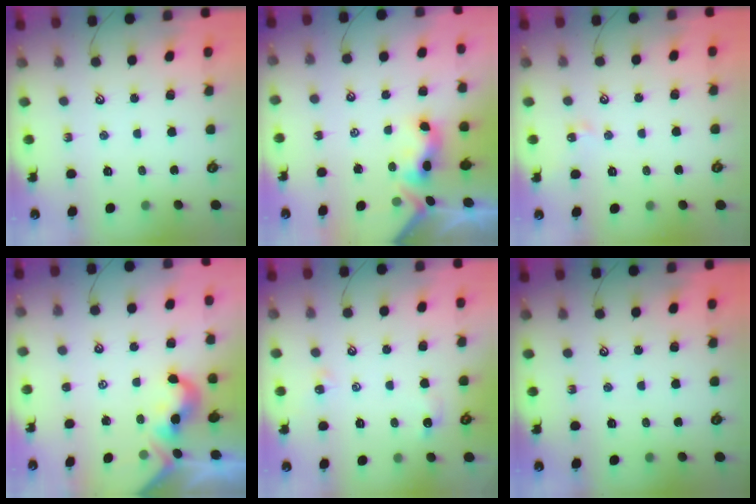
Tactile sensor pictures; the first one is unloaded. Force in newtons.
{"total": 3.1, "press": 3.1, "slide": 0.4}
{"total": 3.9, "press": 3.9, "slide": 0.6}
{"total": 2.0, "press": 1.9, "slide": 0.6}
{"total": 2.2, "press": 2.1, "slide": 0.6}
{"total": 0.0}